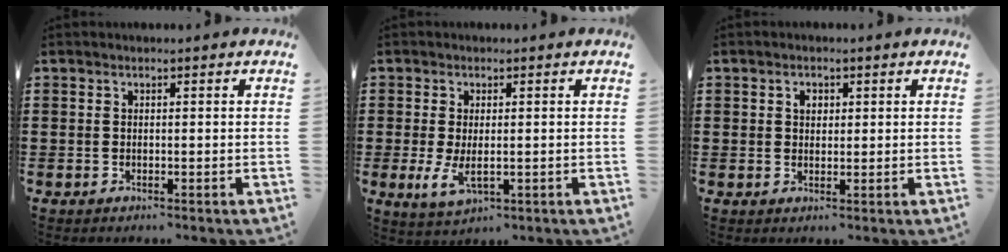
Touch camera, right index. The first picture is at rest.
{"total": 4.1, "force": [-0.2, 1.9, 3.6], "torque": [-0.089, -0.006, -0.007]}
{"total": 1.8, "force": [0.6, 1.3, 1.1], "torque": [-0.024, 0.009, 0.011]}